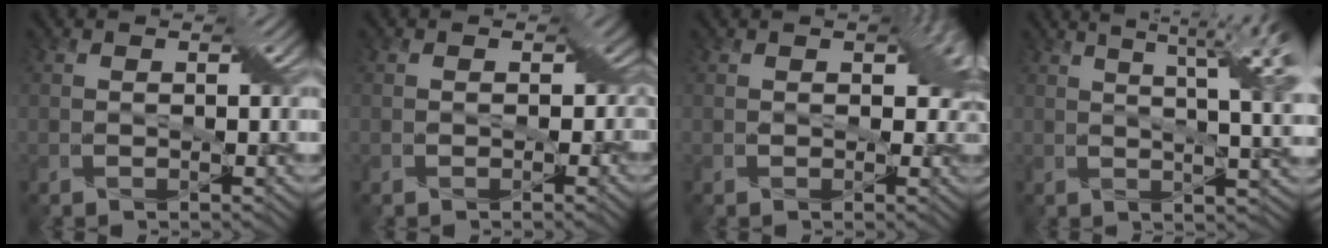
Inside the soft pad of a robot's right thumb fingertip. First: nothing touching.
{"total": 3.1, "force": [-0.2, 2.7, 1.5], "torque": [-0.011, -0.001, -0.004]}
{"total": 3.6, "force": [0.8, 2.5, 2.5], "torque": [-0.031, 0.001, 0.008]}
{"total": 13.4, "force": [5.4, 4.6, 11.4], "torque": [-0.138, 0.050, 0.063]}